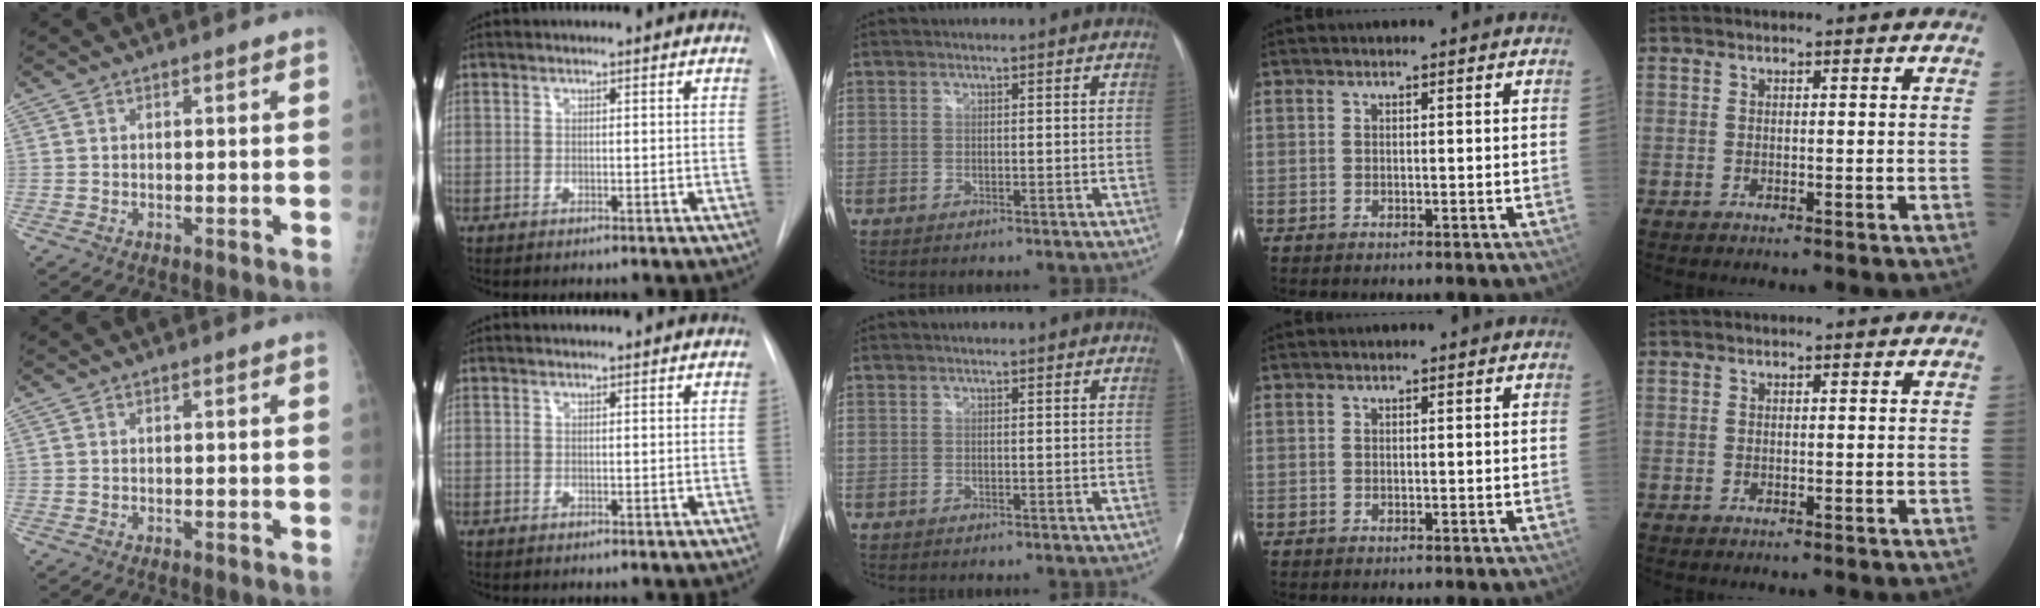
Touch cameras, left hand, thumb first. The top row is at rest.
{}